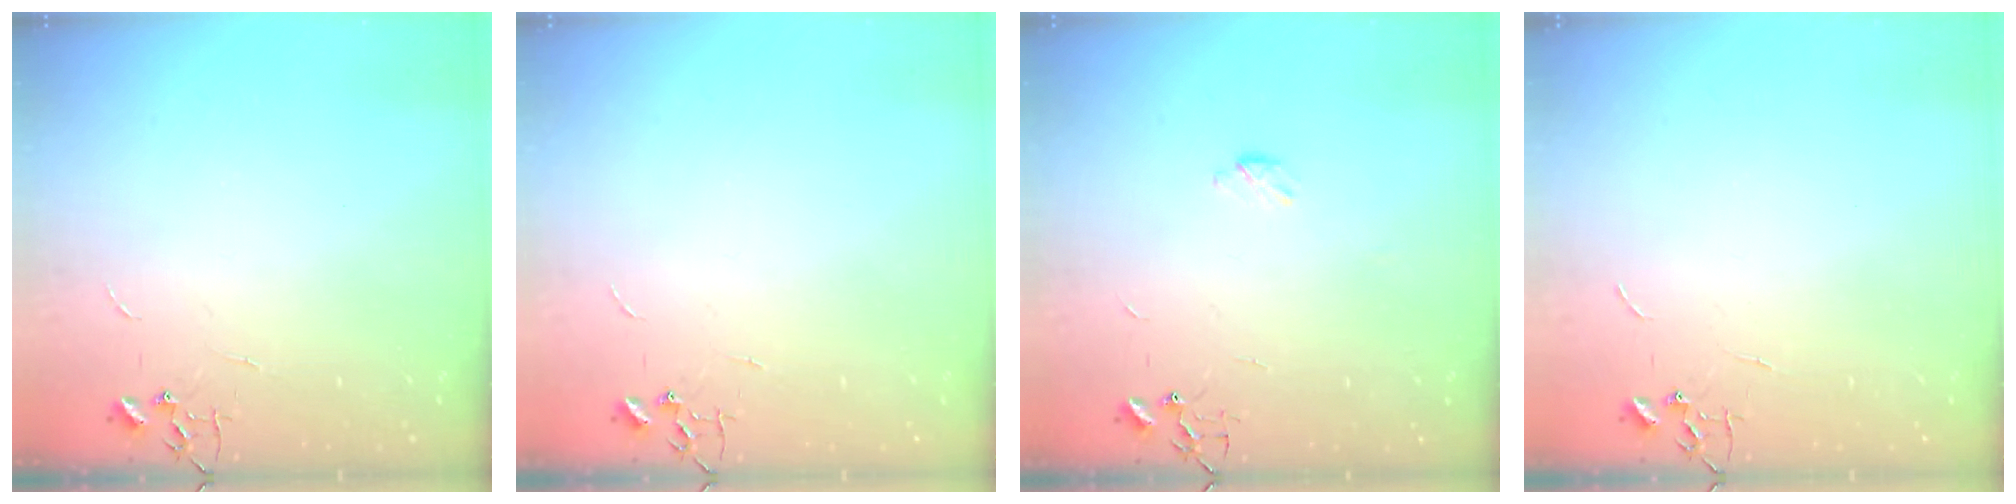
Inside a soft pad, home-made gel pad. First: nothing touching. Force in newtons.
{"total": 0.0}
{"total": 2.9, "press": 2.9, "slide": 0.4}
{"total": 0.0}